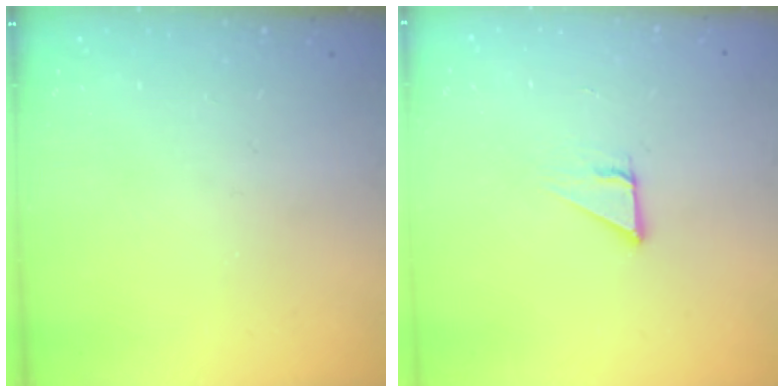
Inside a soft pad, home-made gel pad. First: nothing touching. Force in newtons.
{"total": 2.8, "press": 2.8, "slide": 0.1}